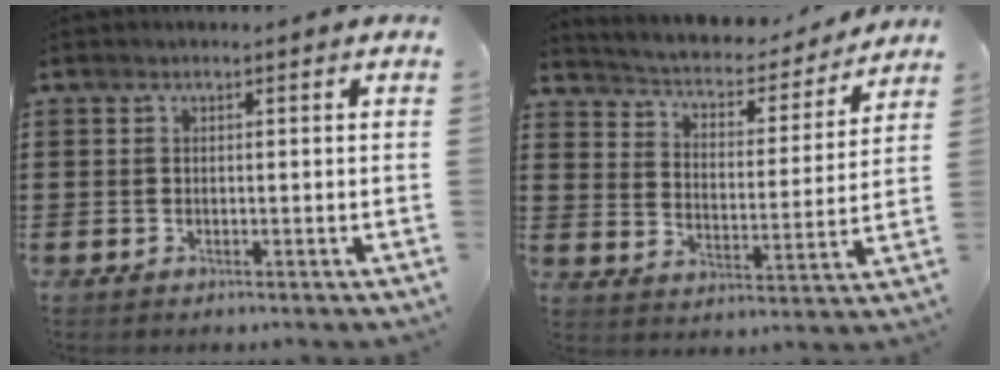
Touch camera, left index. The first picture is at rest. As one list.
[{"total": 3.2, "force": [2.9, 0.9, 0.9], "torque": [-0.038, -0.026, 0.038]}]